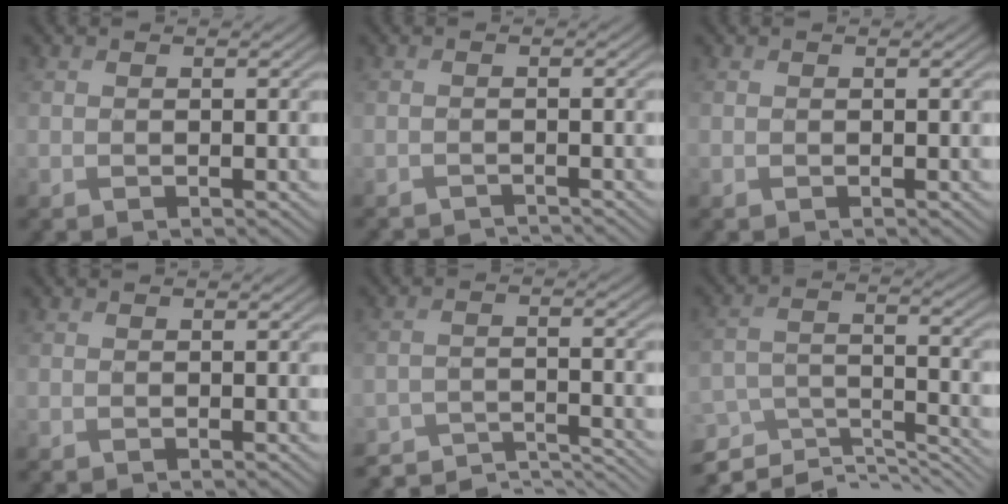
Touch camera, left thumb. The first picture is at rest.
{"total": 2.0, "force": [-1.9, 0.1, 0.3], "torque": [0.000, -0.007, -0.037]}
{"total": 0.0}
{"total": 0.0}
{"total": 8.6, "force": [-8.2, 1.7, 2.1], "torque": [-0.042, 0.002, -0.122]}
{"total": 9.1, "force": [-7.0, 3.1, 5.0], "torque": [-0.113, -0.011, -0.114]}